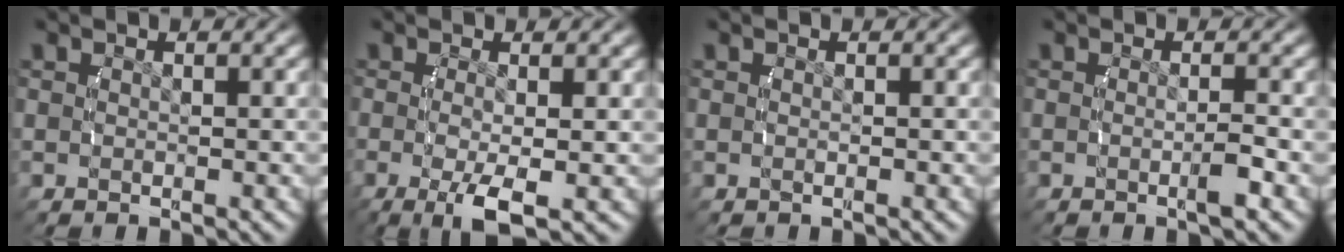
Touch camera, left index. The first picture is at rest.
{"total": 4.4, "force": [-1.9, 1.4, 3.7], "torque": [-0.083, -0.033, -0.017]}
{"total": 0.0}
{"total": 1.5, "force": [-0.8, 0.1, 1.3], "torque": [-0.022, -0.002, -0.015]}